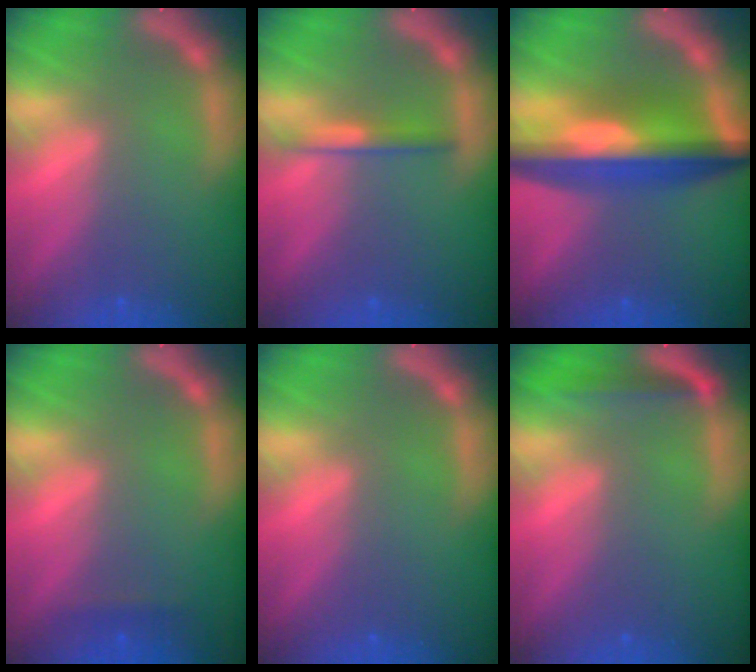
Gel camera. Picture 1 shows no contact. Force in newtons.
{"total": 2.0}
{"total": 10.0}
{"total": 0.9}
{"total": 0.0}
{"total": 2.5}